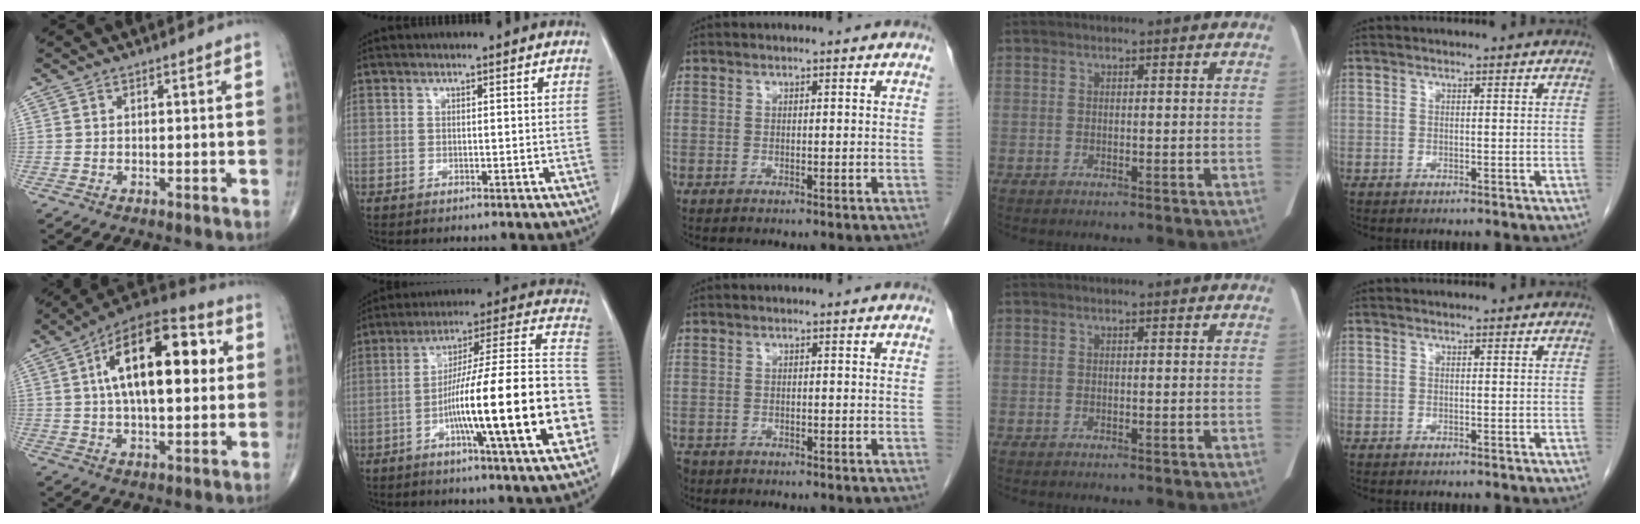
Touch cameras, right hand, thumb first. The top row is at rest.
{"thumb": {"total": 21.6, "force": [4.5, 10.0, 18.6], "torque": [-0.273, 0.017, 0.060]}, "index": {"total": 24.4, "force": [-6.6, 0.4, 23.5], "torque": [-0.298, 0.004, -0.112]}, "middle": {"total": 3.0, "force": [-2.3, 1.9, 0.6], "torque": [-0.015, -0.003, -0.042]}}